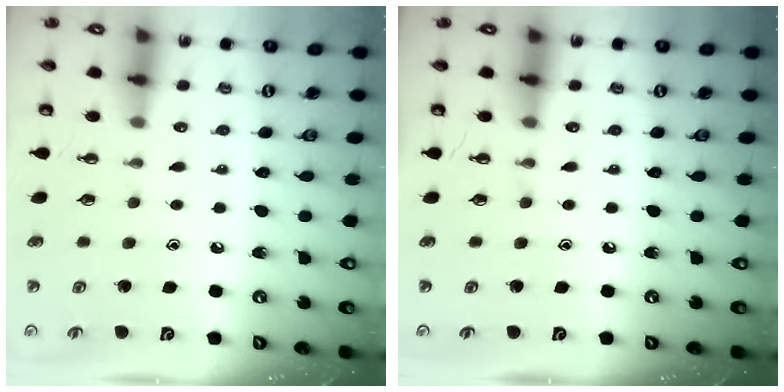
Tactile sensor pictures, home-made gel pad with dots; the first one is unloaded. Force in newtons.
{"total": 0.0}